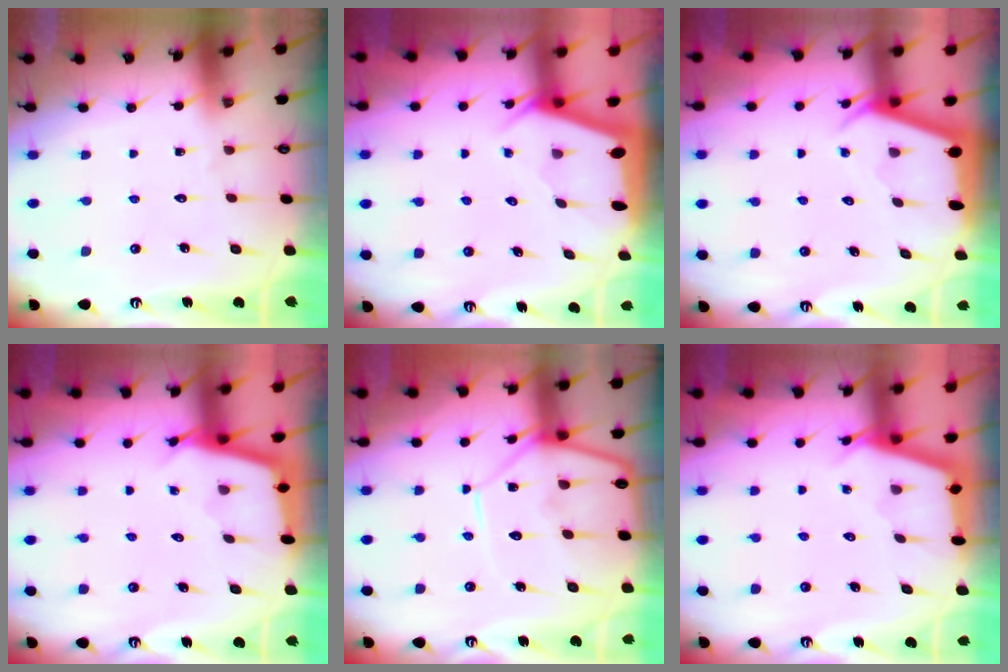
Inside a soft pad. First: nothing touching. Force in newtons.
{"total": 2.1, "press": 2.1, "slide": 0.3}
{"total": 2.5, "press": 2.5, "slide": 0.3}
{"total": 2.3, "press": 2.3, "slide": 0.2}
{"total": 10.8, "press": 10.7, "slide": 0.9}
{"total": 2.8, "press": 2.8, "slide": 0.4}